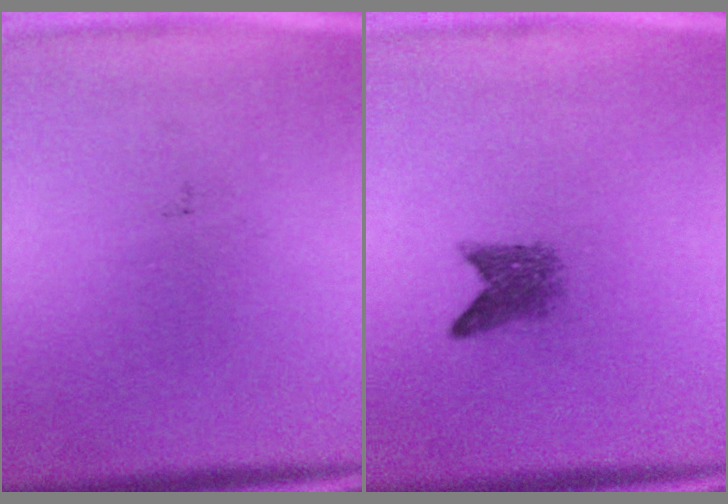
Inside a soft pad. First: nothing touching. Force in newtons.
{"total": 2.3}